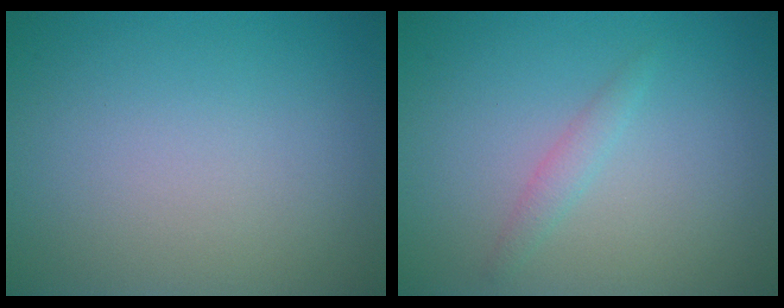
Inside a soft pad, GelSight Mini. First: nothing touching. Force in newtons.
{"total": 1.2, "press": 1.2, "slide": 0.0}